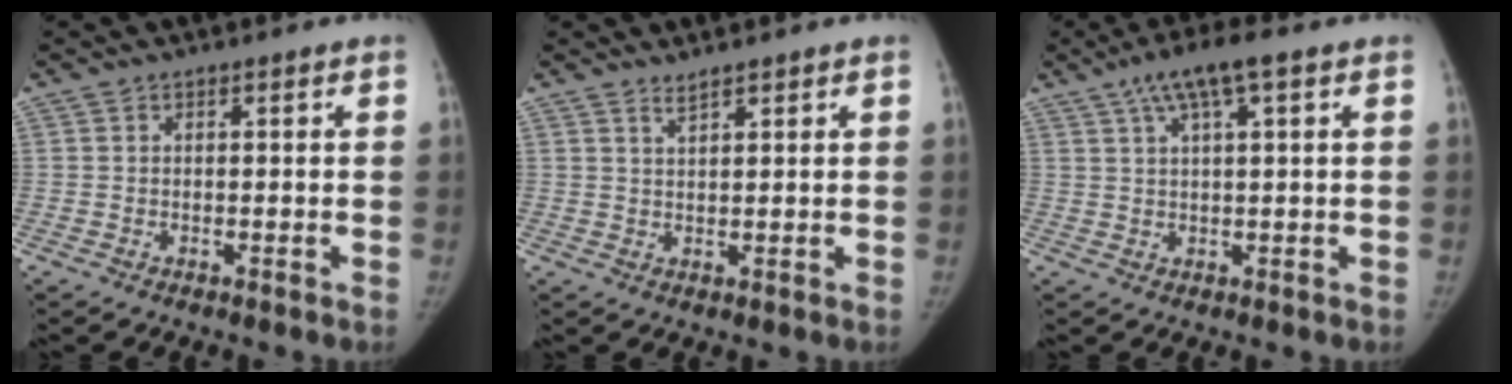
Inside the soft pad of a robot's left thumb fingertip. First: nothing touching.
{"total": 2.0, "force": [1.8, 0.3, 0.9], "torque": [-0.014, -0.012, 0.036]}
{"total": 7.8, "force": [3.9, 1.6, 6.6], "torque": [-0.122, 0.010, 0.070]}